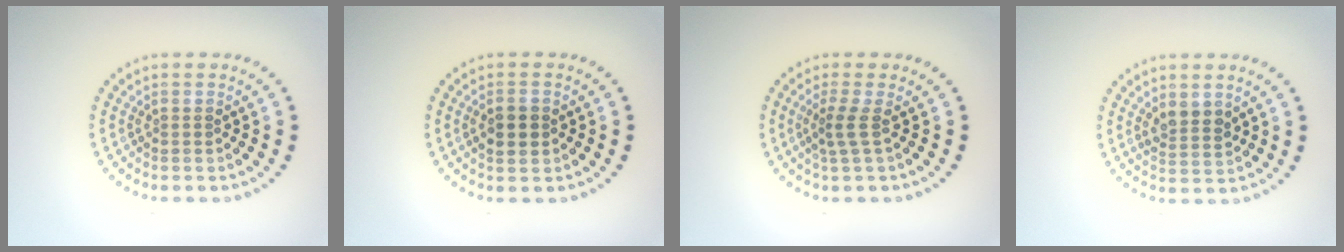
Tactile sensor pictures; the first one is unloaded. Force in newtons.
{"total": 2.3, "press": 2.3, "slide": 0.2}
{"total": 1.9, "press": 1.2, "slide": 1.4}
{"total": 2.2, "press": 2.0, "slide": 0.8}